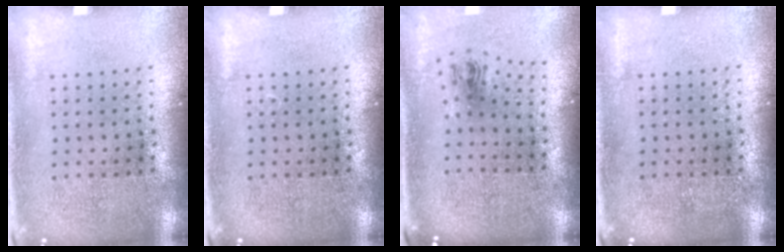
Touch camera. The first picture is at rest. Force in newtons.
{"total": 0.0}
{"total": 1.0, "press": 0.5, "slide": 0.9}
{"total": 0.0}